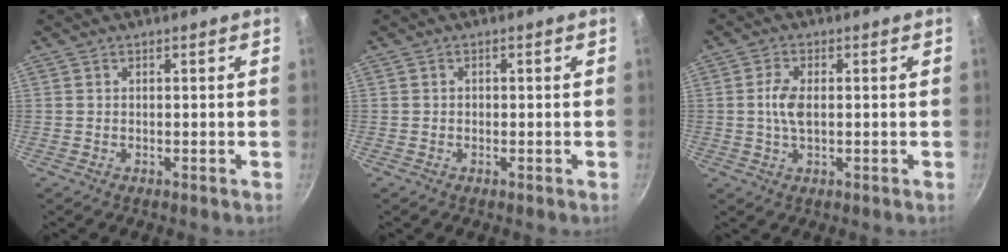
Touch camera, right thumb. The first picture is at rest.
{"total": 0.6, "force": [-0.1, 0.5, 0.2], "torque": [-0.002, 0.003, -0.002]}
{"total": 4.6, "force": [0.1, 2.4, 3.9], "torque": [-0.079, 0.005, -0.001]}